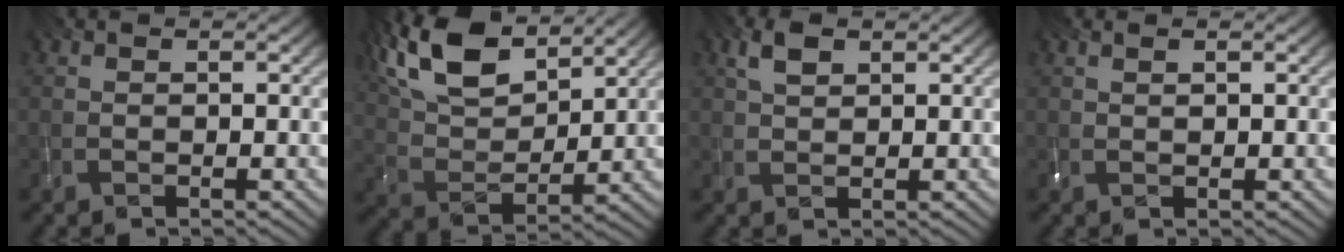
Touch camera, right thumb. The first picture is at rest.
{"total": 13.0, "force": [8.2, 5.3, 8.5], "torque": [-0.192, 0.026, 0.143]}
{"total": 1.5, "force": [0.8, 0.4, 1.2], "torque": [-0.027, 0.002, 0.021]}
{"total": 0.8, "force": [0.2, -0.2, 0.8], "torque": [-0.009, 0.001, 0.011]}